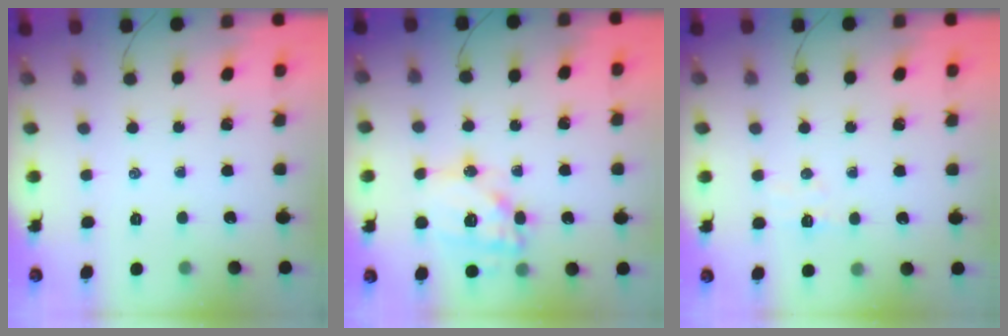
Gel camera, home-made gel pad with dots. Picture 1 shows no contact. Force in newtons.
{"total": 15.6, "press": 15.3, "slide": 2.9}
{"total": 5.1, "press": 5.0, "slide": 1.2}